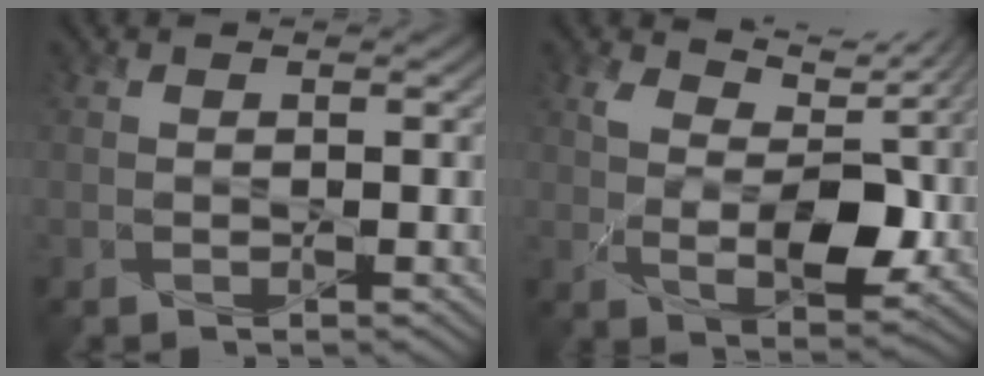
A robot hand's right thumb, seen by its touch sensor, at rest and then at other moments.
{"total": 7.6, "force": [3.5, 3.7, 5.6], "torque": [-0.115, -0.012, 0.065]}